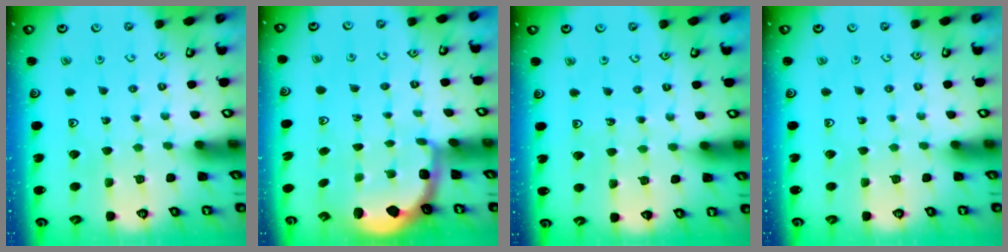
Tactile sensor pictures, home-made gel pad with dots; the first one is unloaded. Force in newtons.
{"total": 2.5, "press": 1.3, "slide": 2.1}
{"total": 3.7, "press": 3.7, "slide": 0.4}
{"total": 0.0}